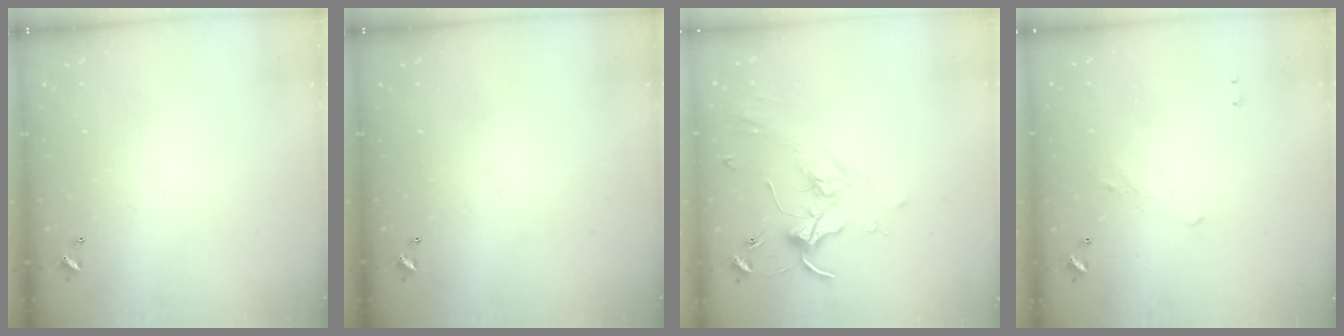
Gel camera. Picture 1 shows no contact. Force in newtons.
{"total": 0.0}
{"total": 1.8, "press": 1.8, "slide": 0.4}
{"total": 1.2, "press": 0.9, "slide": 0.8}